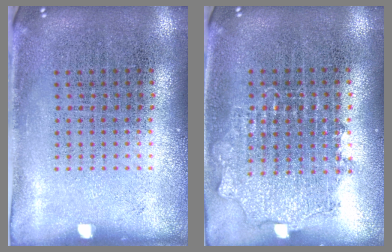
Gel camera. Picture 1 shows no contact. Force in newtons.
{"total": 0.9, "press": 0.8, "slide": 0.2}